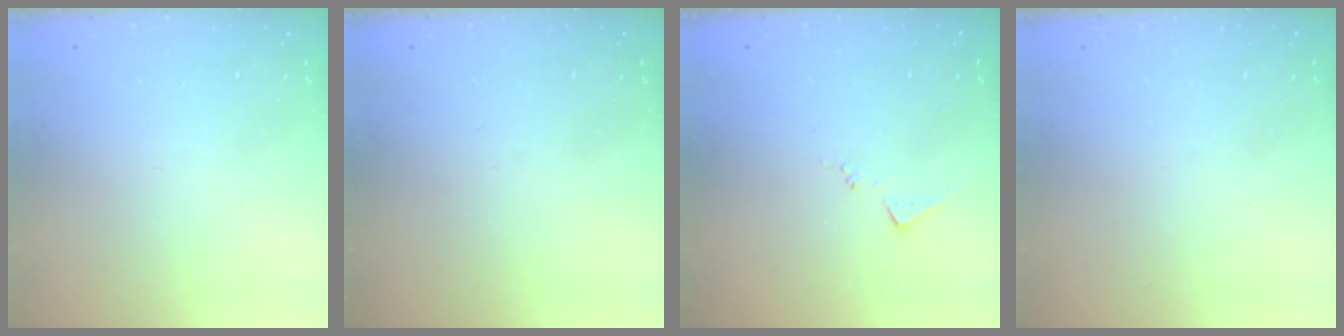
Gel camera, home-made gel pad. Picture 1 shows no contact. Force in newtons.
{"total": 0.0}
{"total": 8.0, "press": 8.0, "slide": 0.4}
{"total": 0.0}